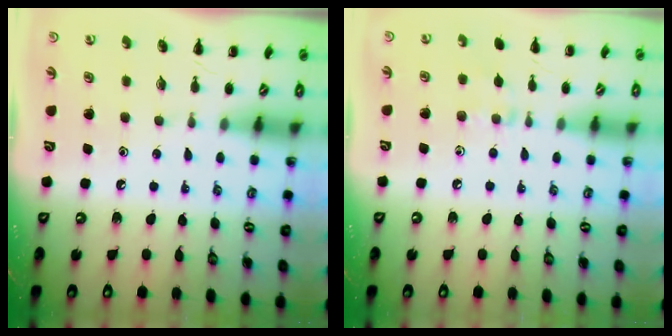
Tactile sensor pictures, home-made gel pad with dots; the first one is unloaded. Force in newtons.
{"total": 6.5, "press": 6.4, "slide": 1.5}